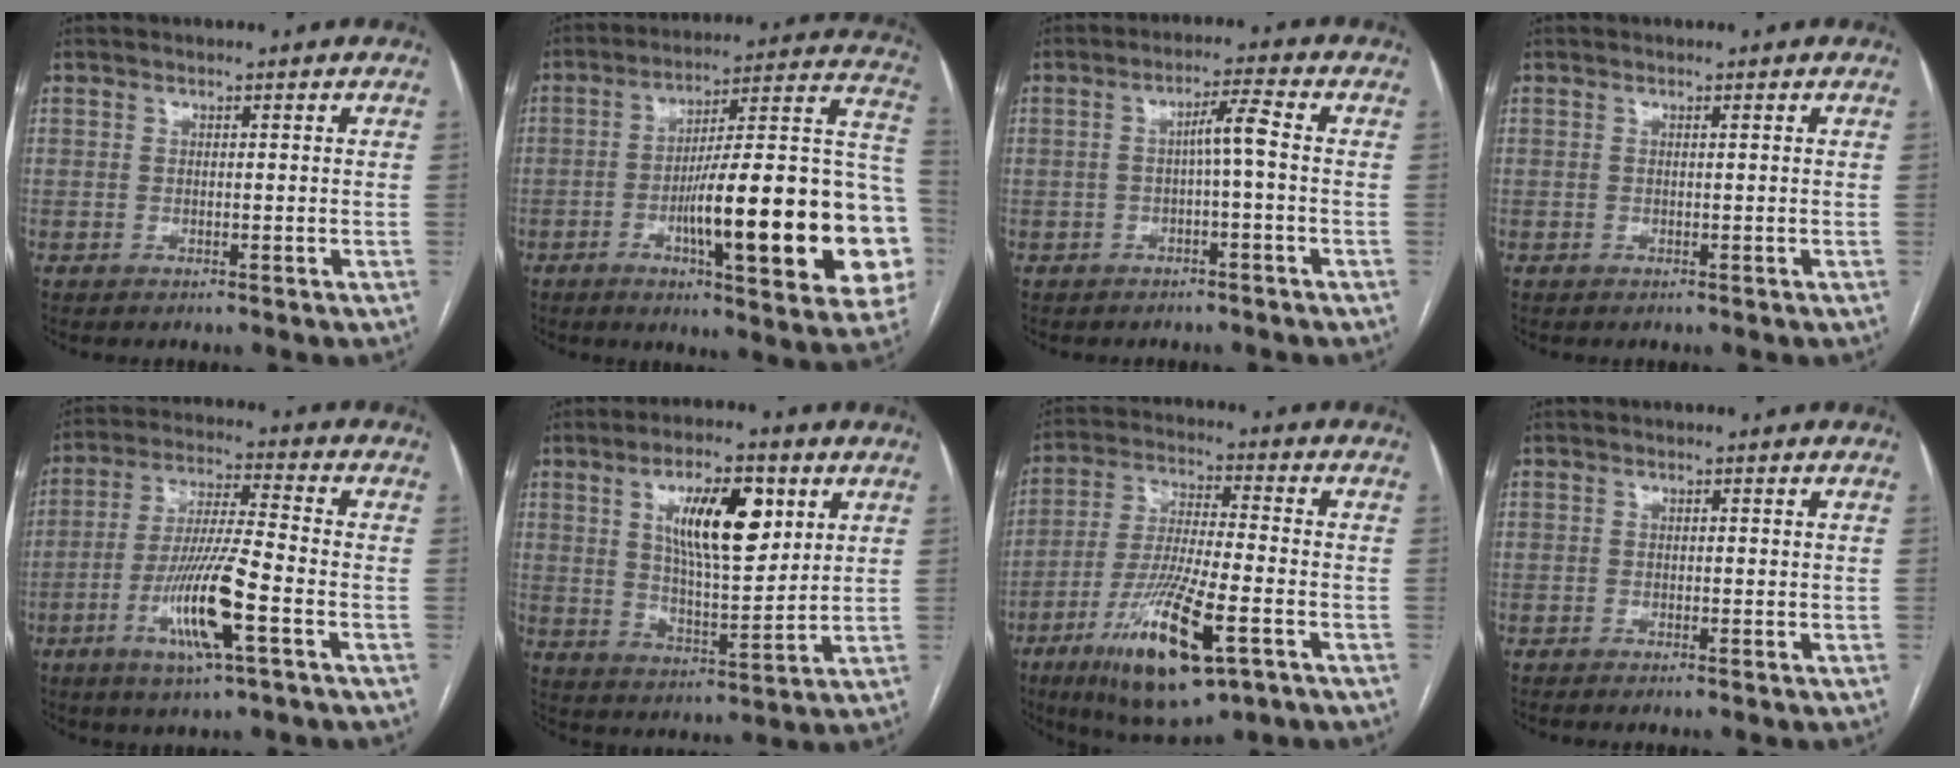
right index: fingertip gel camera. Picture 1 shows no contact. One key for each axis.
{"total": 27.7, "fx": -6.1, "fy": 3.9, "fz": 26.7, "tx": -0.288, "ty": 0.014, "tz": -0.083}
{"total": 3.9, "fx": -0.5, "fy": 0.0, "fz": 3.9, "tx": -0.064, "ty": 0.018, "tz": -0.005}
{"total": 0.0}
{"total": 12.3, "fx": -4.6, "fy": 0.5, "fz": 11.4, "tx": -0.222, "ty": -0.010, "tz": -0.086}
{"total": 12.7, "fx": 4.8, "fy": 3.9, "fz": 11.1, "tx": -0.193, "ty": 0.006, "tz": 0.085}
{"total": 16.8, "fx": -7.8, "fy": 3.2, "fz": 14.6, "tx": -0.291, "ty": -0.031, "tz": -0.129}
{"total": 0.5, "fx": -0.4, "fy": -0.1, "fz": 0.4, "tx": -0.009, "ty": 0.000, "tz": -0.007}